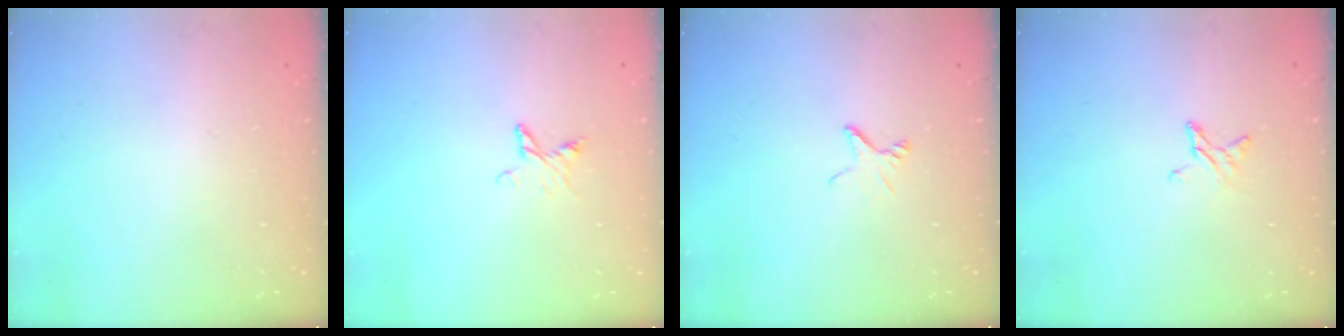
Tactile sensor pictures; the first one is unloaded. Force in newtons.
{"total": 3.2, "press": 3.2, "slide": 0.4}
{"total": 2.3, "press": 2.3, "slide": 0.2}
{"total": 3.9, "press": 3.9, "slide": 0.2}